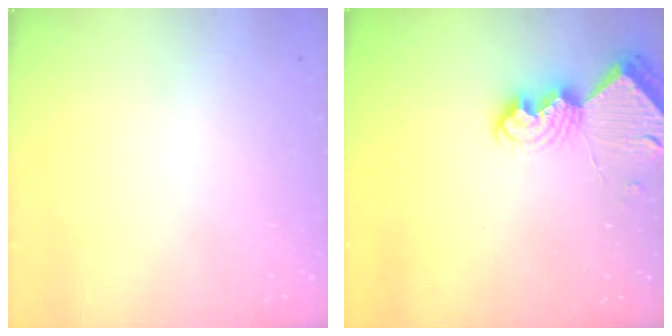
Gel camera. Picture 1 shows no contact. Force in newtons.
{"total": 7.9, "press": 7.8, "slide": 0.6}